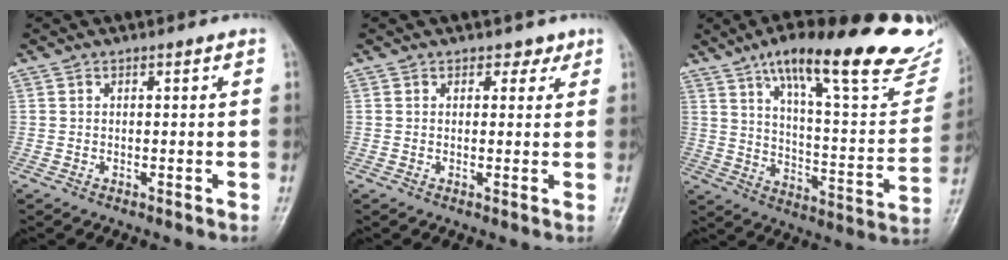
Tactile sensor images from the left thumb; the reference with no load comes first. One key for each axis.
{"total": 1.9, "fx": 1.3, "fy": 1.3, "fz": 0.6, "tx": 0.011, "ty": -0.005, "tz": 0.012}
{"total": 28.1, "fx": 20.3, "fy": 7.2, "fz": 18.0, "tx": -0.223, "ty": -0.071, "tz": 0.289}